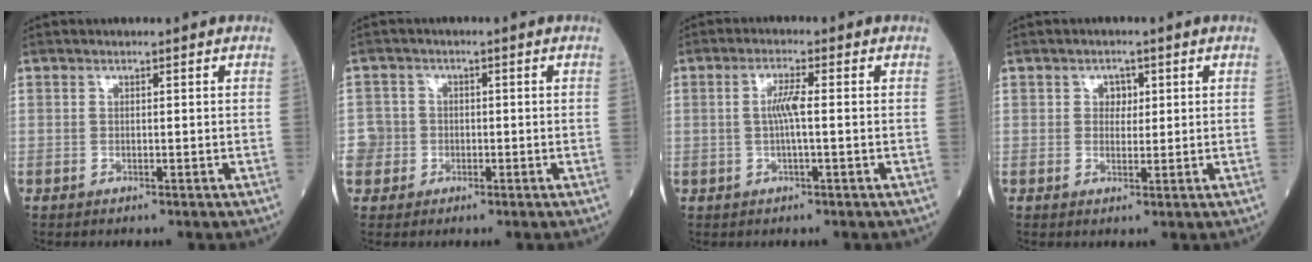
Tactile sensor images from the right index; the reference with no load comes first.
{"total": 3.5, "force": [-1.0, 3.3, -0.2], "torque": [0.014, 0.013, -0.022]}
{"total": 3.5, "force": [0.0, 0.1, 3.5], "torque": [-0.072, 0.003, 0.000]}
{"total": 2.1, "force": [0.6, 1.7, 1.2], "torque": [-0.011, 0.002, 0.006]}